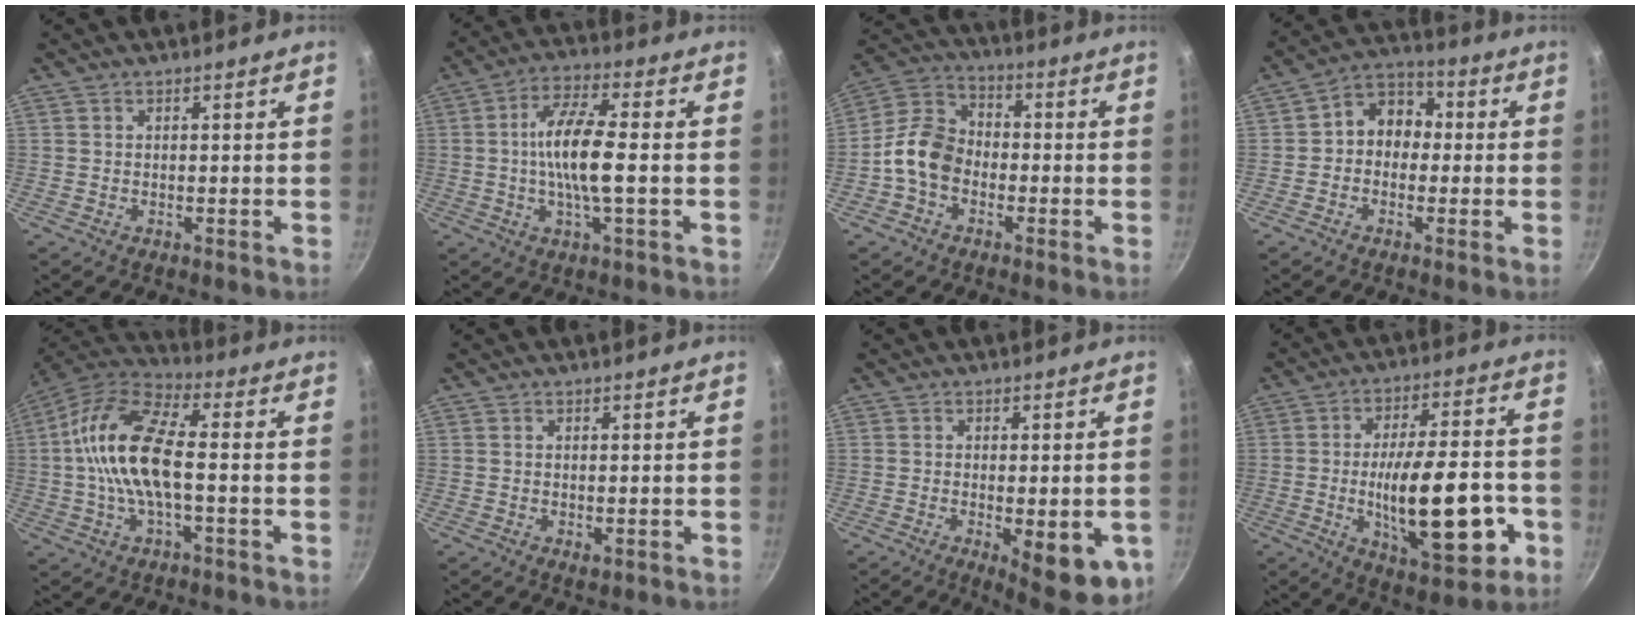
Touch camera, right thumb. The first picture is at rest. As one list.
[{"total": 11.0, "force": [-0.6, 2.8, 10.7], "torque": [-0.203, 0.020, -0.020]}, {"total": 9.9, "force": [-2.7, 7.4, 6.0], "torque": [-0.089, 0.036, -0.075]}, {"total": 8.2, "force": [-0.1, 6.7, 4.7], "torque": [-0.028, 0.029, -0.025]}, {"total": 16.1, "force": [-0.3, 6.7, 14.6], "torque": [-0.276, 0.036, -0.023]}, {"total": 1.2, "force": [0.0, 0.6, 1.0], "torque": [-0.016, -0.004, 0.000]}, {"total": 12.0, "force": [-3.4, 4.1, 10.8], "torque": [-0.120, -0.003, -0.034]}, {"total": 21.6, "force": [-5.4, 8.3, 19.2], "torque": [-0.272, 0.019, -0.069]}]